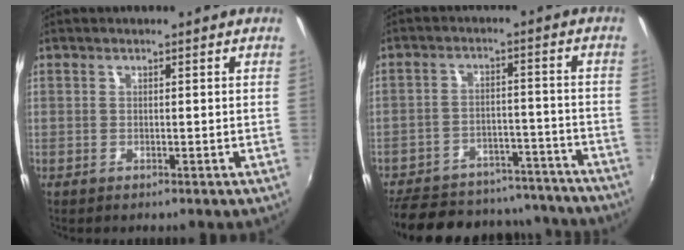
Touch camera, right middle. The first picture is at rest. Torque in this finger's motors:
{"motor_torque": [0.94, -1.20, 0.21, 0.06]}